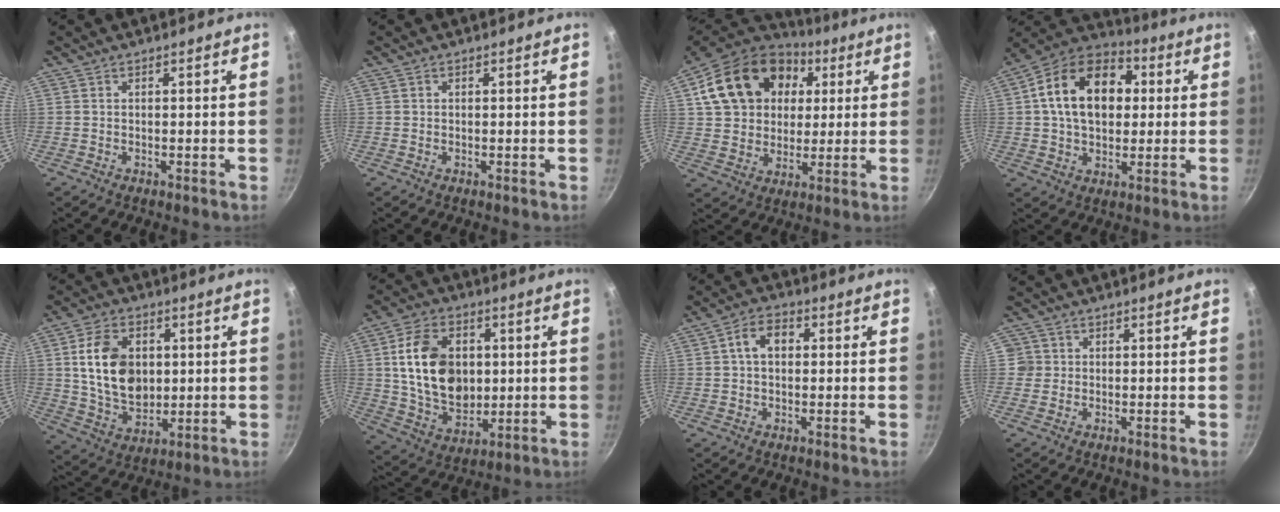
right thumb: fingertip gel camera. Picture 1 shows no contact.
{"total": 0.0}
{"total": 22.8, "force": [6.9, 17.3, 13.2], "torque": [-0.222, 0.019, 0.117]}
{"total": 18.3, "force": [3.1, 12.8, 12.7], "torque": [-0.182, 0.025, 0.035]}
{"total": 14.5, "force": [2.3, 10.2, 10.0], "torque": [-0.157, -0.009, 0.049]}
{"total": 17.5, "force": [2.5, 12.4, 12.1], "torque": [-0.188, -0.004, 0.051]}
{"total": 5.8, "force": [0.9, 4.1, 4.0], "torque": [-0.052, 0.015, 0.006]}
{"total": 2.6, "force": [0.0, 2.6, 0.3], "torque": [0.015, 0.009, -0.004]}